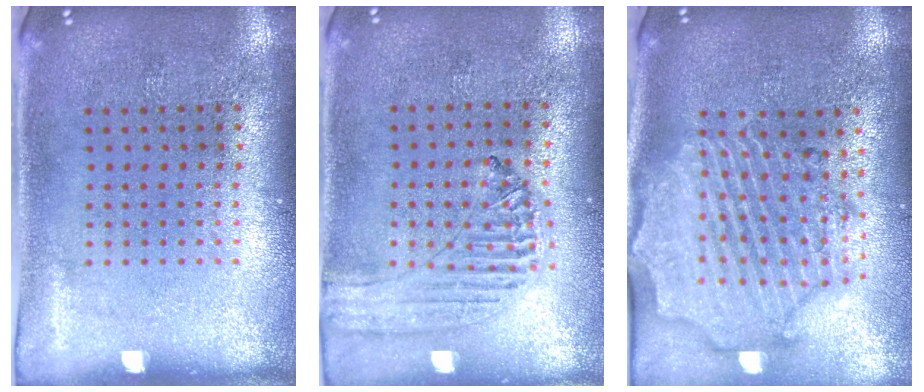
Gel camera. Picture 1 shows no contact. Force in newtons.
{"total": 0.6, "press": 0.6, "slide": 0.1}
{"total": 3.0, "press": 2.6, "slide": 1.5}